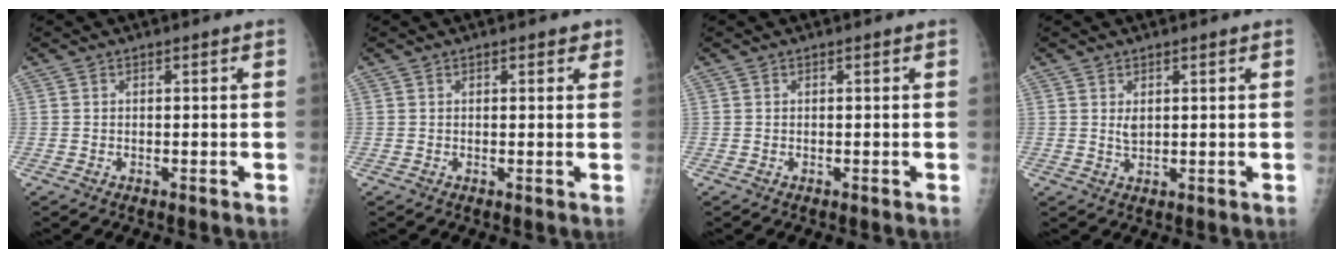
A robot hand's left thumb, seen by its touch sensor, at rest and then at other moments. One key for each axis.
{"total": 2.1, "fx": 1.3, "fy": 1.1, "fz": 1.4, "tx": -0.007, "ty": -0.003, "tz": 0.013}
{"total": 0.0}
{"total": 2.2, "fx": 0.8, "fy": 1.2, "fz": 1.7, "tx": -0.023, "ty": -0.007, "tz": 0.017}